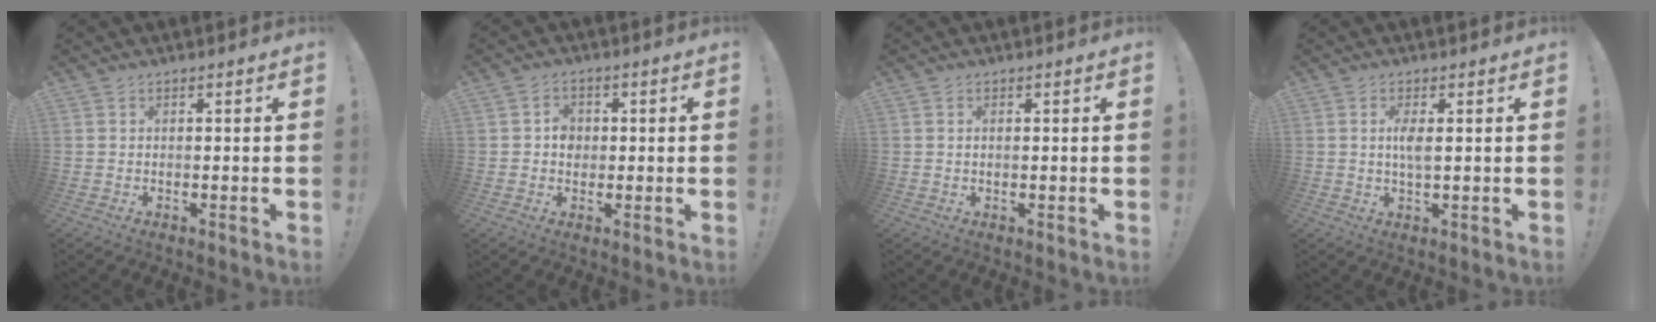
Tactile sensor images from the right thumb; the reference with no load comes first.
{"total": 4.2, "force": [-0.3, 3.6, 2.1], "torque": [-0.023, 0.001, -0.008]}
{"total": 1.0, "force": [0.2, 0.4, 0.8], "torque": [-0.019, 0.003, 0.005]}
{"total": 3.8, "force": [0.5, 1.0, 3.6], "torque": [-0.069, 0.001, 0.006]}